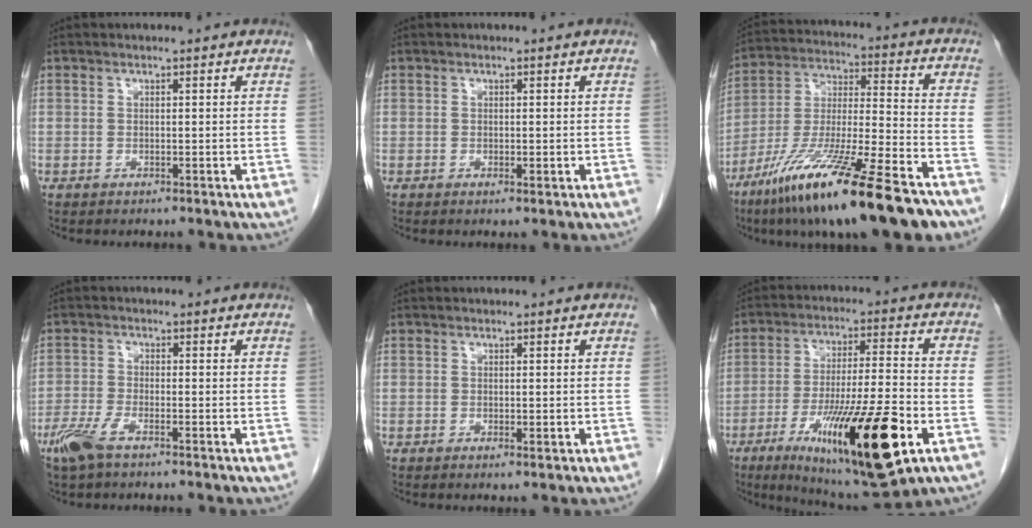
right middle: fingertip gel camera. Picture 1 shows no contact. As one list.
[{"total": 0.9, "force": [-0.2, 0.3, 0.8], "torque": [-0.010, -0.001, -0.002]}, {"total": 23.8, "force": [-15.9, 2.4, 17.6], "torque": [-0.277, -0.045, -0.277]}, {"total": 4.6, "force": [-3.1, 1.1, 3.2], "torque": [-0.079, -0.007, -0.062]}, {"total": 1.1, "force": [-0.3, 0.5, 0.9], "torque": [-0.011, -0.001, -0.002]}, {"total": 21.0, "force": [-8.8, 2.7, 18.9], "torque": [-0.305, -0.031, -0.134]}]